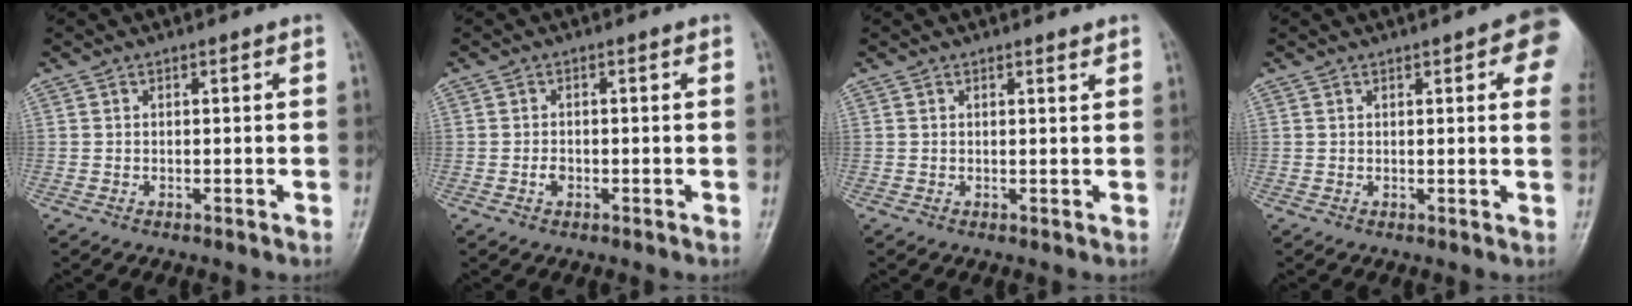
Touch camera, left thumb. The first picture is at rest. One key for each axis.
{"total": 1.3, "fx": -0.4, "fy": 0.9, "fz": 0.9, "tx": -0.006, "ty": 0.002, "tz": -0.001}
{"total": 0.8, "fx": 0.8, "fy": 0.0, "fz": 0.3, "tx": -0.001, "ty": -0.009, "tz": 0.015}
{"total": 9.0, "fx": 3.6, "fy": 2.4, "fz": 7.9, "tx": -0.071, "ty": -0.005, "tz": 0.035}